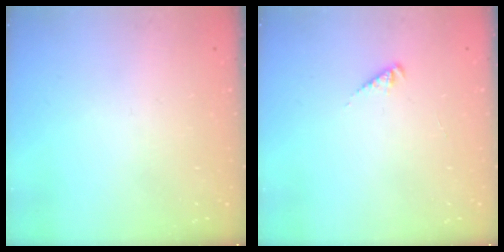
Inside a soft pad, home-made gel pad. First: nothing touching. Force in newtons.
{"total": 1.9, "press": 1.9, "slide": 0.3}